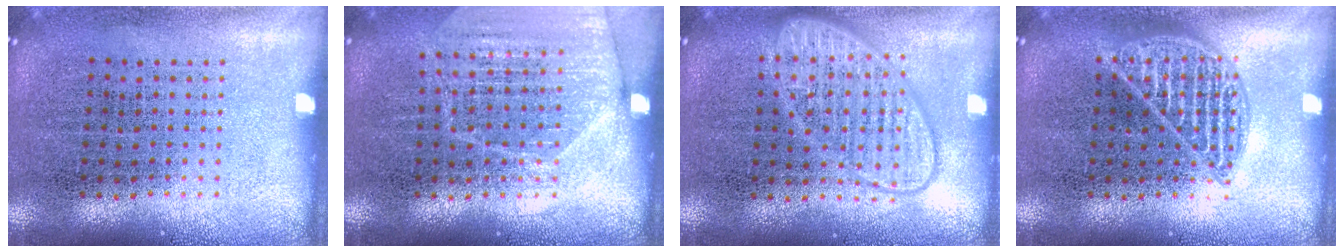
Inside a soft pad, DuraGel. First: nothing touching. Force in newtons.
{"total": 1.7, "press": 1.6, "slide": 0.5}
{"total": 3.0, "press": 2.9, "slide": 0.5}
{"total": 2.0, "press": 2.0, "slide": 0.2}